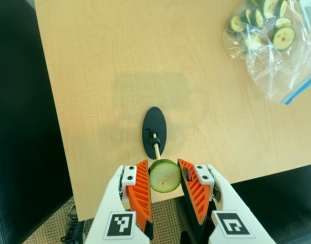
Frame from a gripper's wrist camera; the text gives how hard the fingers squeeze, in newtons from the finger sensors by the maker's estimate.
{"total": 8.3, "left": 8.3, "right": 8.2}